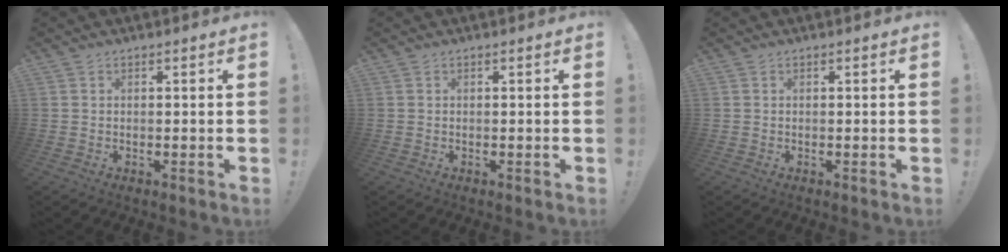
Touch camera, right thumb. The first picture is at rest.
{"total": 0.0}
{"total": 0.0}